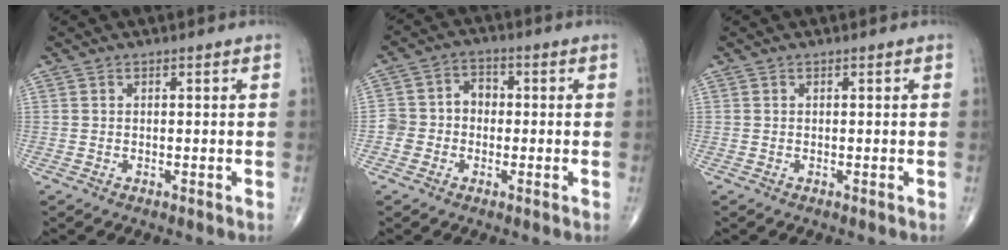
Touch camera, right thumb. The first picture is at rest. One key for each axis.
{"total": 5.9, "fx": -1.0, "fy": 5.3, "fz": 2.5, "tx": -0.024, "ty": 0.031, "tz": -0.028}
{"total": 0.0}